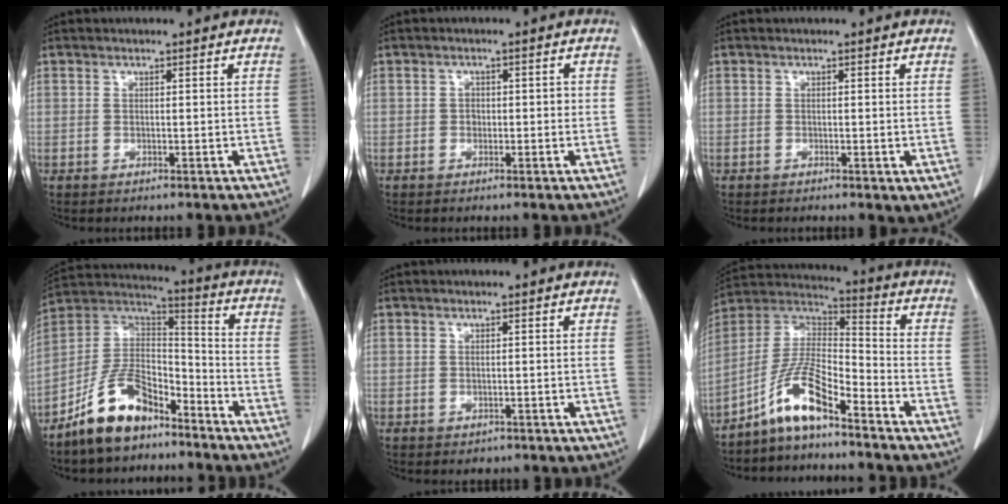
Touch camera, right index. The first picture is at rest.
{"total": 1.8, "force": [-0.2, 1.4, 1.2], "torque": [-0.012, 0.006, -0.003]}
{"total": 1.1, "force": [-0.3, 0.5, 1.0], "torque": [-0.017, -0.003, -0.003]}
{"total": 12.4, "force": [-8.9, 5.5, 6.7], "torque": [-0.135, 0.029, -0.170]}
{"total": 1.1, "force": [-0.5, 1.0, 0.2], "torque": [-0.005, 0.004, -0.002]}
{"total": 10.3, "force": [-7.1, 1.9, 7.2], "torque": [-0.156, 0.019, -0.137]}